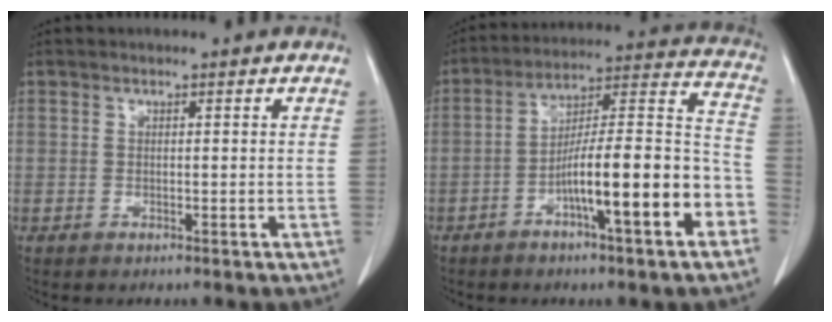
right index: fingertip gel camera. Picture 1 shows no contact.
{"total": 16.9, "force": [-6.8, 1.7, 15.4], "torque": [-0.233, 0.021, -0.106]}